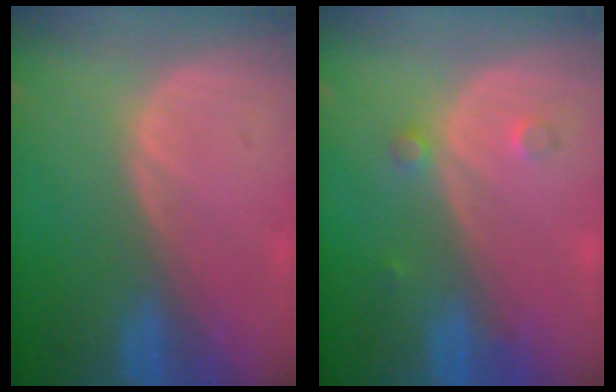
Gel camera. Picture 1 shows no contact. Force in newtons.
{"total": 1.7, "press": 1.7, "slide": 0.3}